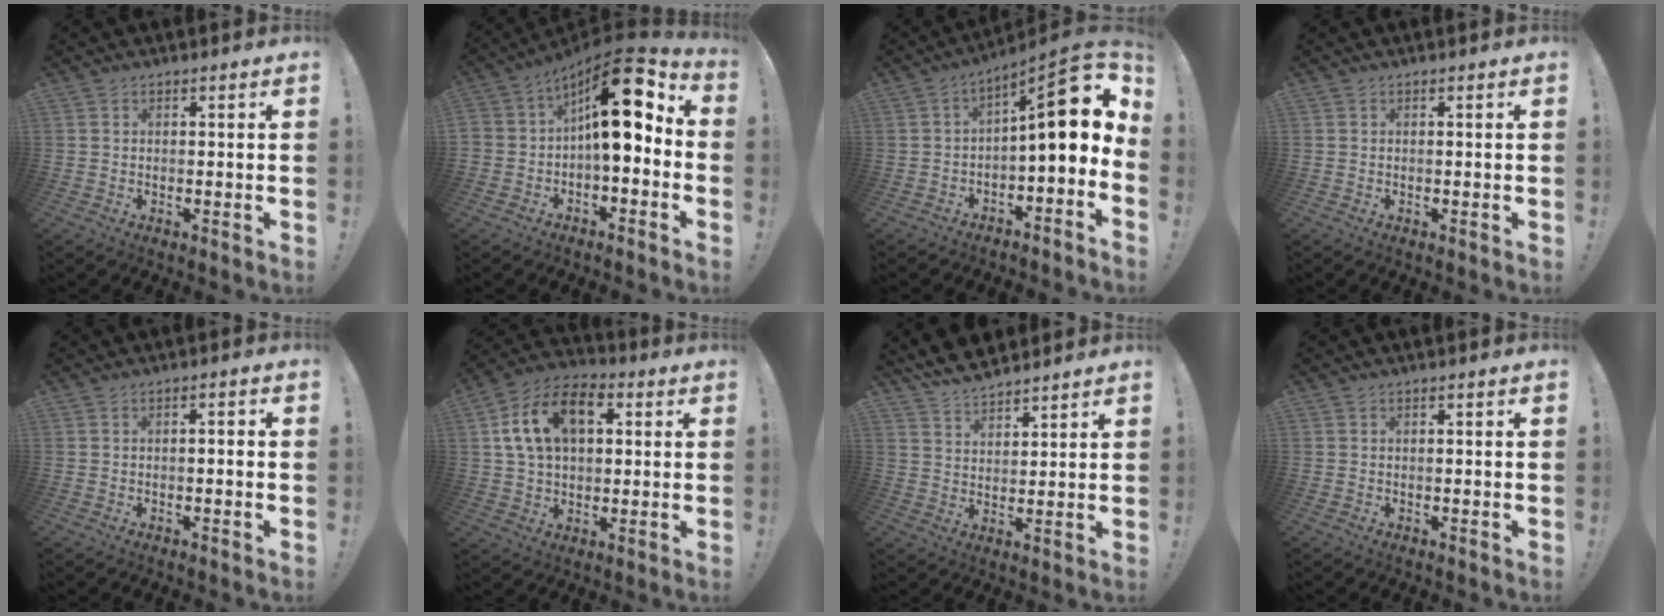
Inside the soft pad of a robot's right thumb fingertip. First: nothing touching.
{"total": 15.9, "force": [3.8, 7.7, 13.4], "torque": [-0.189, -0.013, 0.066]}
{"total": 14.7, "force": [3.1, 4.3, 13.7], "torque": [-0.185, -0.022, 0.047]}
{"total": 0.0}
{"total": 1.4, "force": [-0.8, 0.1, 1.1], "torque": [-0.018, 0.003, -0.015]}
{"total": 16.4, "force": [5.4, 10.7, 11.1], "torque": [-0.195, -0.006, 0.097]}
{"total": 7.2, "force": [6.6, 2.4, 1.6], "torque": [-0.039, -0.042, 0.127]}
{"total": 0.0}